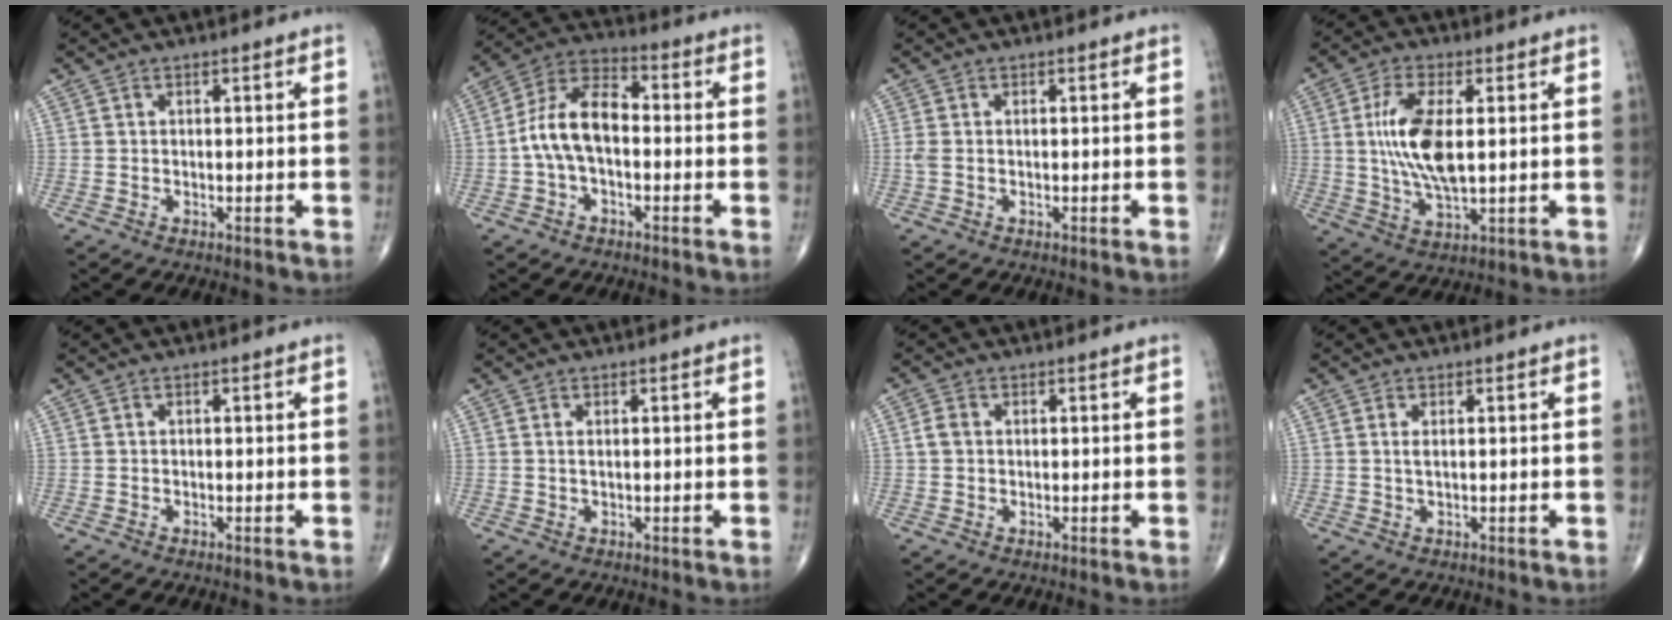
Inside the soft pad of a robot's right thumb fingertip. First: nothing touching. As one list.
[{"total": 10.9, "force": [-1.1, 6.1, 9.0], "torque": [-0.167, 0.040, -0.030]}, {"total": 1.4, "force": [-0.1, 0.8, 1.2], "torque": [-0.037, 0.002, -0.003]}, {"total": 11.6, "force": [1.3, 4.7, 10.5], "torque": [-0.215, -0.011, 0.027]}, {"total": 0.0}, {"total": 0.6, "force": [0.2, 0.2, 0.5], "torque": [-0.017, 0.002, 0.004]}, {"total": 2.2, "force": [0.2, 1.7, 1.4], "torque": [-0.027, 0.006, 0.004]}, {"total": 1.1, "force": [0.3, 0.3, 1.0], "torque": [-0.026, -0.001, 0.008]}]